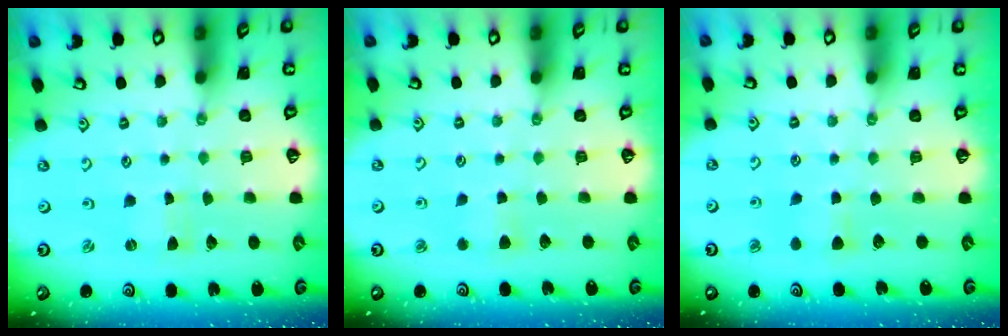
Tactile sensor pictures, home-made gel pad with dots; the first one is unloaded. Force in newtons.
{"total": 3.9, "press": 3.8, "slide": 0.7}
{"total": 5.2, "press": 5.2, "slide": 0.8}